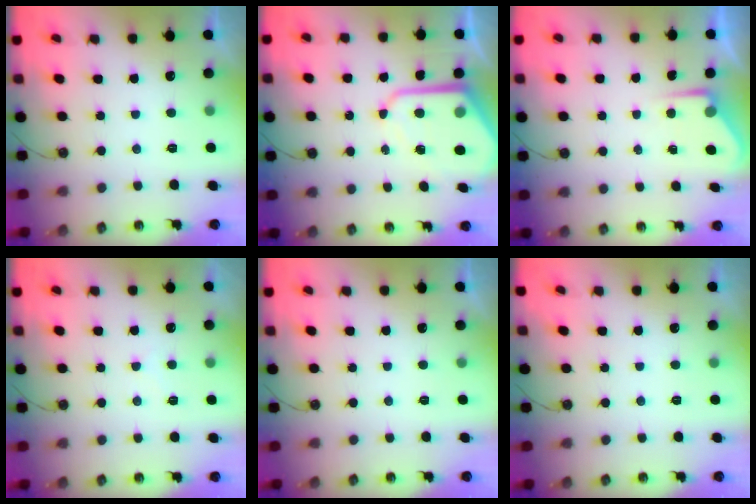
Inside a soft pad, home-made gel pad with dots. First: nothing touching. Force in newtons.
{"total": 10.8, "press": 10.8, "slide": 1.0}
{"total": 4.2, "press": 4.2, "slide": 0.5}
{"total": 5.0, "press": 4.9, "slide": 0.7}
{"total": 0.0}
{"total": 0.0}